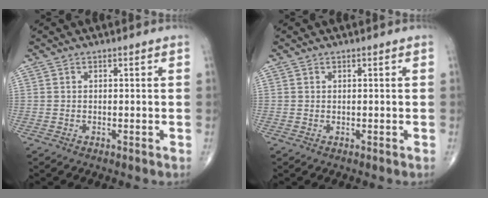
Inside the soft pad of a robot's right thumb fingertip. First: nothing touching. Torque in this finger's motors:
{"motor_torque": [-0.12, 0.05, 0.16, 0.29, -0.04]}